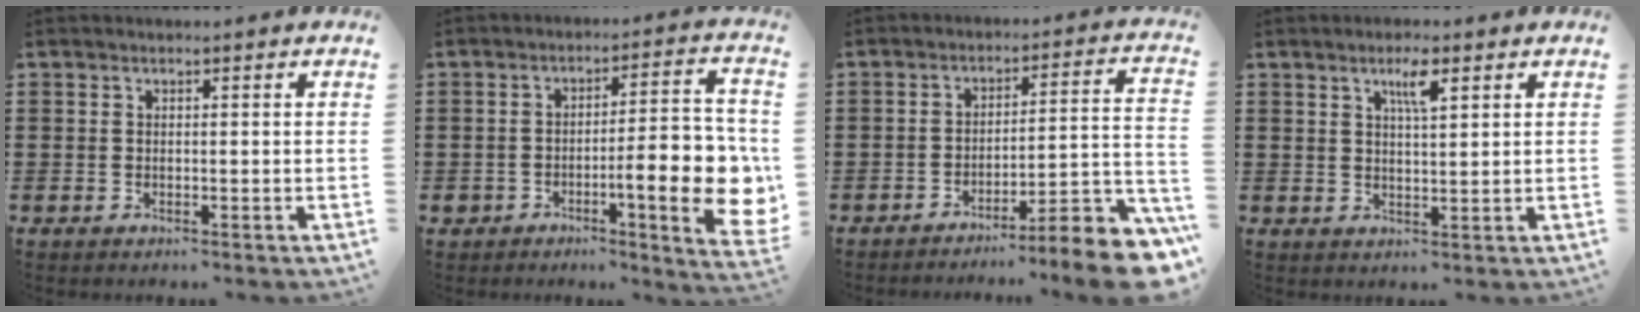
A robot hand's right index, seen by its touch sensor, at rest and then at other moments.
{"total": 11.9, "force": [-3.1, 4.1, 10.7], "torque": [-0.146, -0.005, -0.052]}
{"total": 7.4, "force": [-6.1, 0.0, 4.3], "torque": [-0.059, -0.005, -0.117]}
{"total": 3.8, "force": [2.1, 0.7, 3.1], "torque": [-0.059, 0.003, 0.033]}